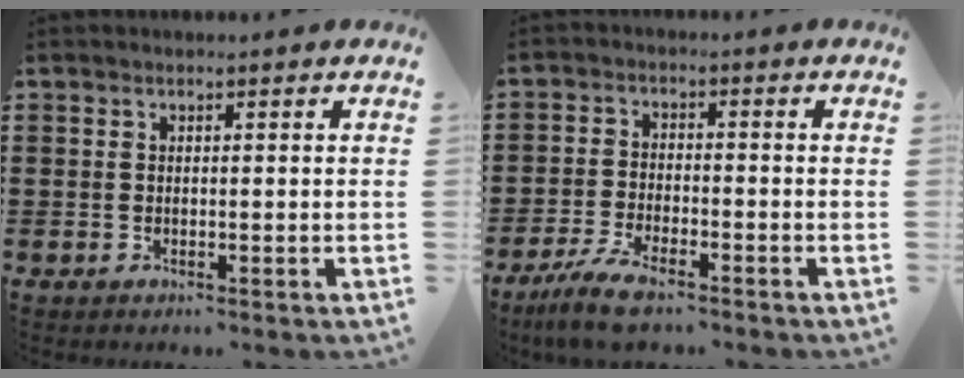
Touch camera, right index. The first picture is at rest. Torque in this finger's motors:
{"motor_torque": [1.12, -0.73, 0.12, 0.07]}